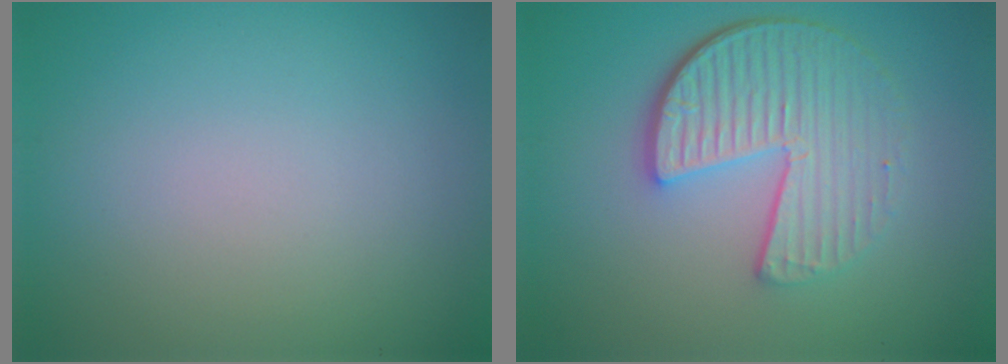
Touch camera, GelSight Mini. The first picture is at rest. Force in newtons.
{"total": 5.8, "press": 4.2, "slide": 4.0}